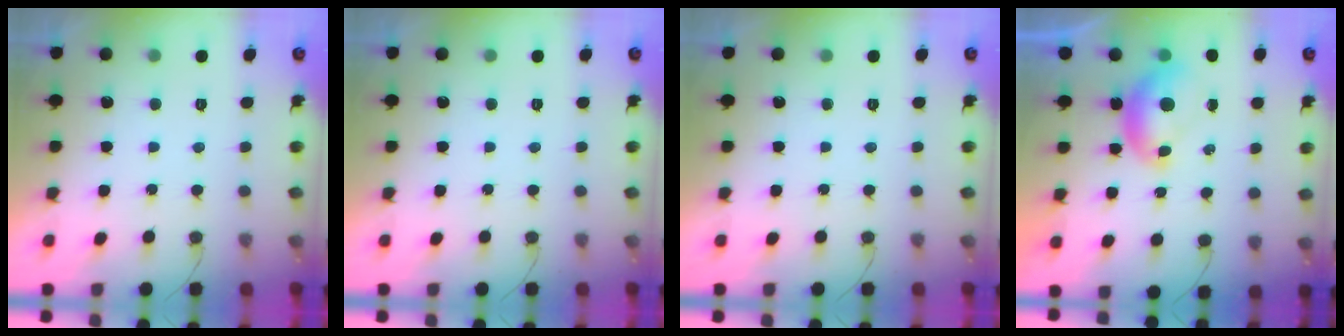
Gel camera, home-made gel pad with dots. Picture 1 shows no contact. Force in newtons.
{"total": 0.0}
{"total": 0.0}
{"total": 8.0, "press": 7.9, "slide": 1.3}